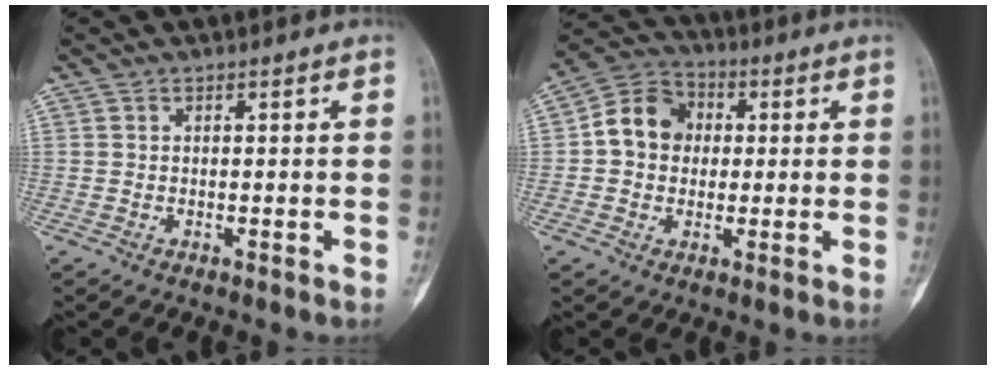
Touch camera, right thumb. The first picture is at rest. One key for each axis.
{"total": 9.7, "fx": 0.8, "fy": 8.2, "fz": 5.1, "tx": -0.068, "ty": 0.023, "tz": 0.000}